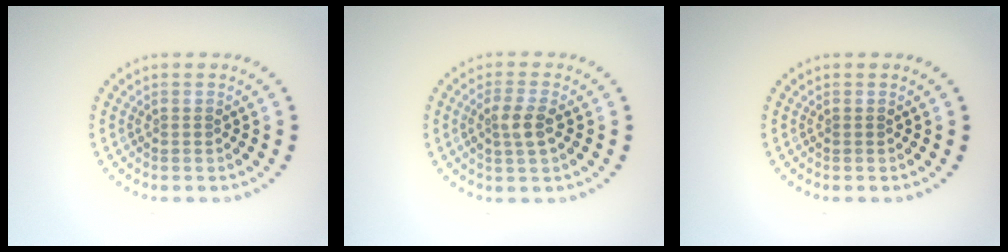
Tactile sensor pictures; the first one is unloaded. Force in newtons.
{"total": 2.4, "press": 2.3, "slide": 0.6}
{"total": 0.0}